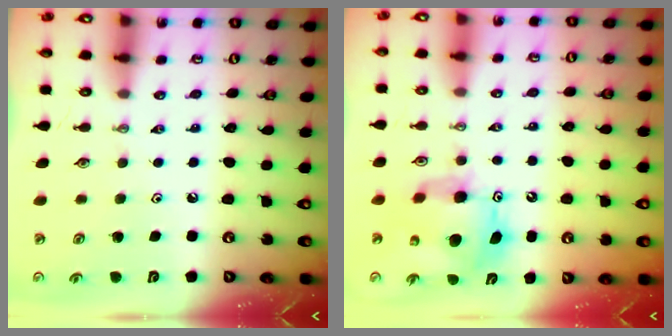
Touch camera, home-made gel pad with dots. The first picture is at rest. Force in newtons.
{"total": 11.5, "press": 11.4, "slide": 0.9}